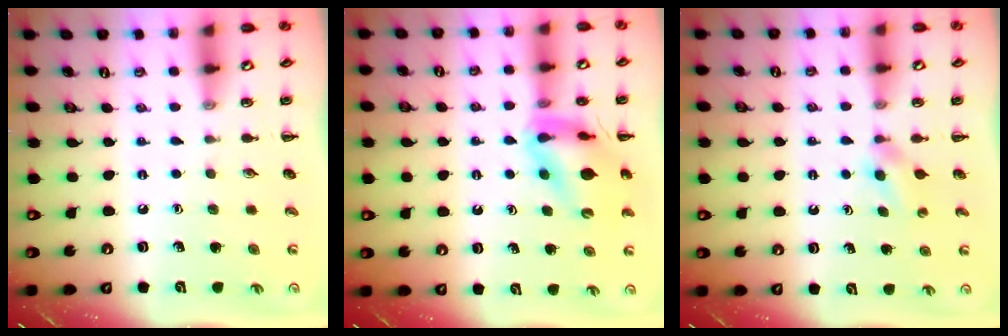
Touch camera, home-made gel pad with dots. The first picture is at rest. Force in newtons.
{"total": 12.7, "press": 12.4, "slide": 2.7}
{"total": 2.7, "press": 2.5, "slide": 1.0}